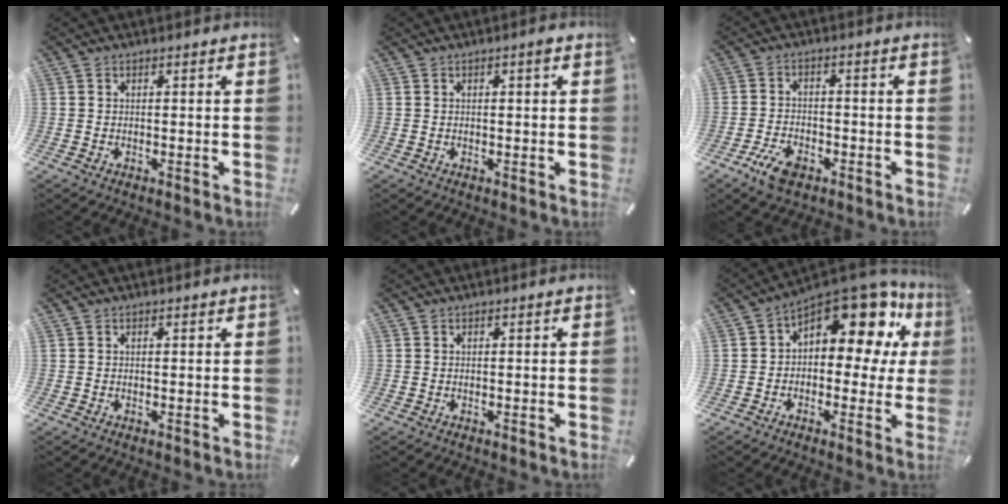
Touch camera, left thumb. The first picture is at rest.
{"total": 1.5, "force": [0.4, 0.4, 1.4], "torque": [-0.021, 0.001, 0.003]}
{"total": 6.4, "force": [-3.8, 3.6, 3.7], "torque": [-0.081, 0.018, -0.072]}
{"total": 0.0}
{"total": 0.0}
{"total": 15.0, "force": [8.7, 7.5, 9.7], "torque": [-0.139, -0.072, 0.147]}